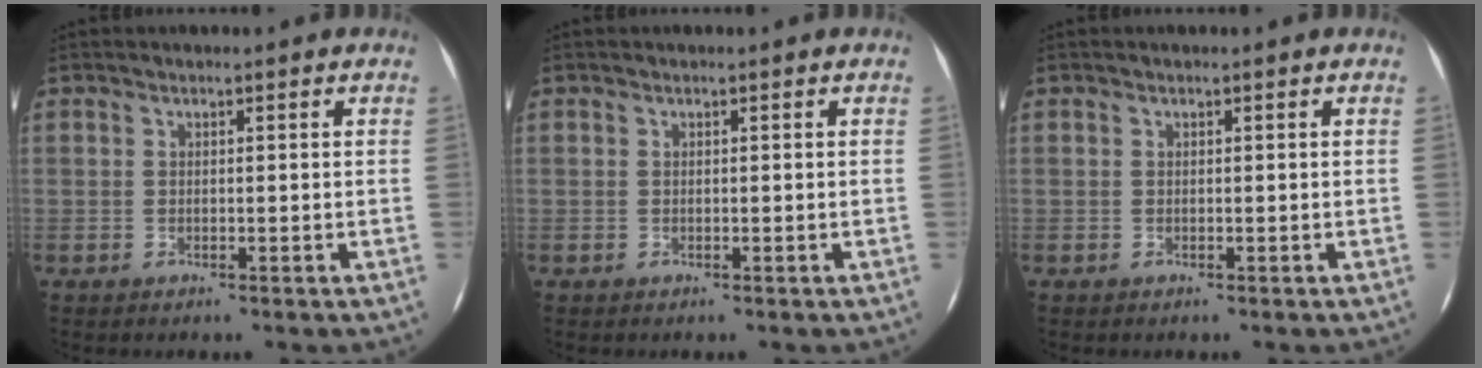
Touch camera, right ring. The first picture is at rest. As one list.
[{"total": 0.0}, {"total": 0.0}]